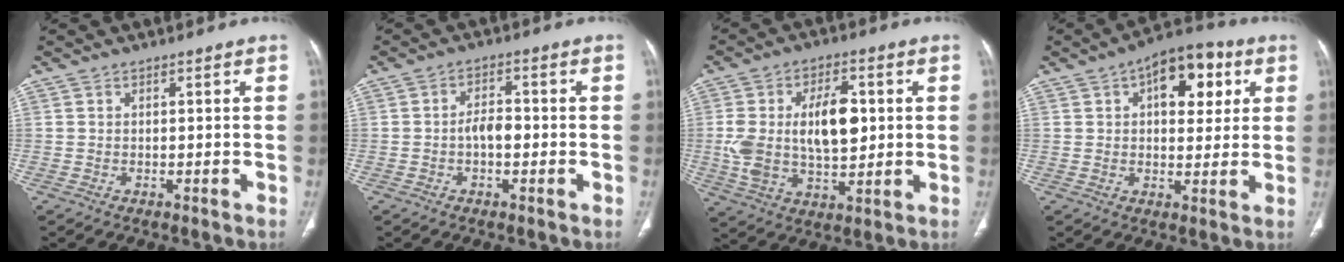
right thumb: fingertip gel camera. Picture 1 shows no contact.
{"total": 3.9, "force": [-0.8, 2.1, 3.2], "torque": [-0.049, 0.013, -0.018]}
{"total": 15.2, "force": [1.5, 8.3, 12.6], "torque": [-0.216, 0.007, 0.033]}
{"total": 12.8, "force": [4.4, 7.1, 9.7], "torque": [-0.096, 0.007, 0.059]}